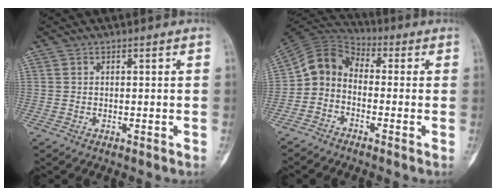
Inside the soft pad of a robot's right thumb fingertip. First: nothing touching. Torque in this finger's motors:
{"motor_torque": [1.00, 1.06, 0.06, -0.06, 0.04]}